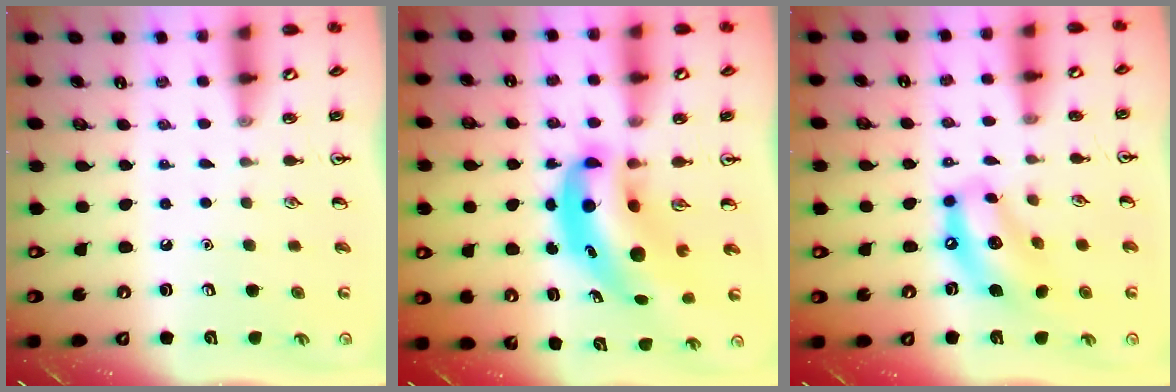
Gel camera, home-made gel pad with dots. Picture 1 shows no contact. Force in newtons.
{"total": 10.3, "press": 9.9, "slide": 2.9}
{"total": 12.9, "press": 12.3, "slide": 4.0}